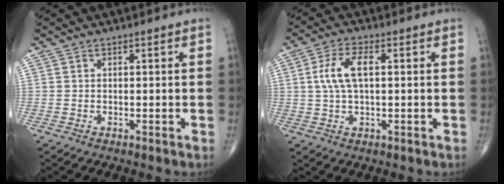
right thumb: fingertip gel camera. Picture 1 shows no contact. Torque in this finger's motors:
{"motor_torque": [0.06, 0.05, 0.60, -0.07, 0.11]}